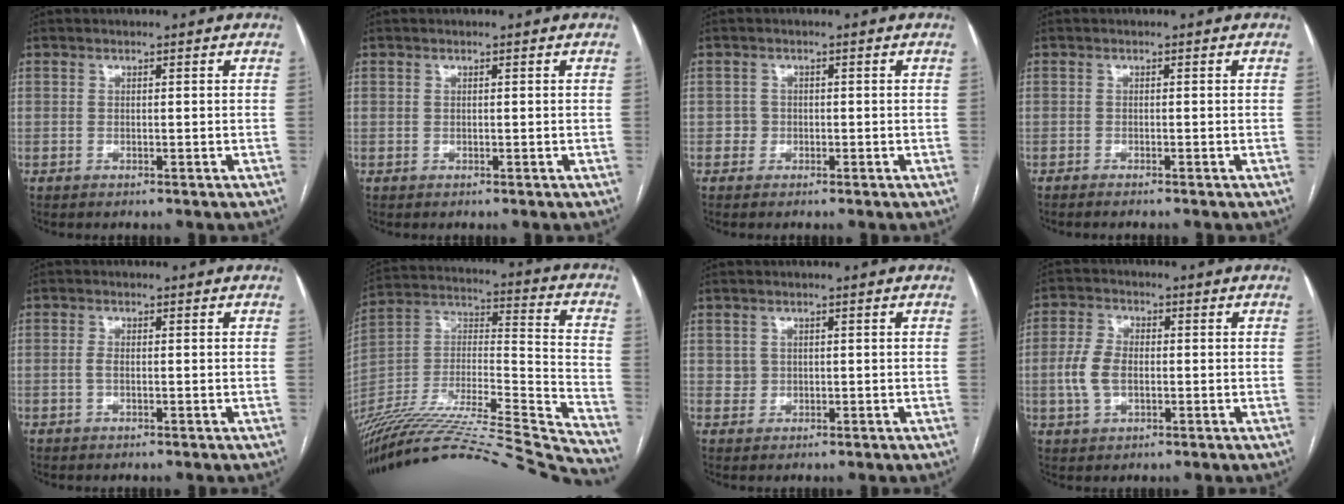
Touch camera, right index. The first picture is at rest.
{"total": 0.0}
{"total": 1.2, "force": [-0.5, 1.1, 0.0], "torque": [0.004, 0.007, -0.013]}
{"total": 2.3, "force": [-2.0, 0.0, 1.1], "torque": [-0.013, -0.002, -0.025]}
{"total": 1.4, "force": [-0.2, 0.6, 1.3], "torque": [-0.027, 0.002, -0.004]}
{"total": 39.1, "force": [-35.2, 0.3, 17.0], "torque": [-0.245, -0.063, -0.537]}
{"total": 1.6, "force": [0.4, 1.5, 0.2], "torque": [0.003, 0.001, 0.006]}
{"total": 6.2, "force": [-0.6, 3.7, 4.9], "torque": [-0.121, 0.013, -0.012]}